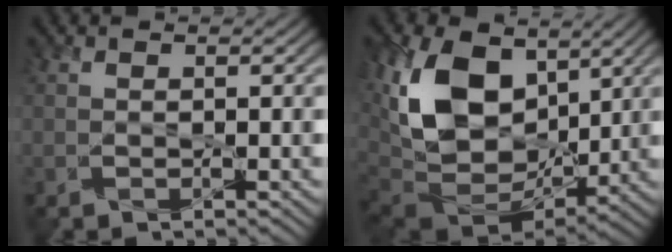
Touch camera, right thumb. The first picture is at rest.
{"total": 16.3, "force": [4.0, 10.6, 11.7], "torque": [-0.258, 0.000, 0.081]}